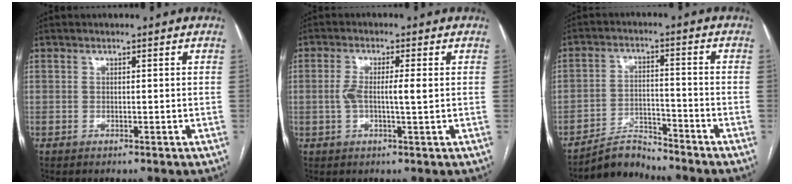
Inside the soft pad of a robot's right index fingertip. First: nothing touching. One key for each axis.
{"total": 4.4, "fx": 0.0, "fy": 0.5, "fz": 4.4, "tx": -0.088, "ty": 0.007, "tz": 0.000}
{"total": 5.1, "fx": -5.0, "fy": 0.7, "fz": -0.5, "tx": 0.010, "ty": 0.005, "tz": -0.086}